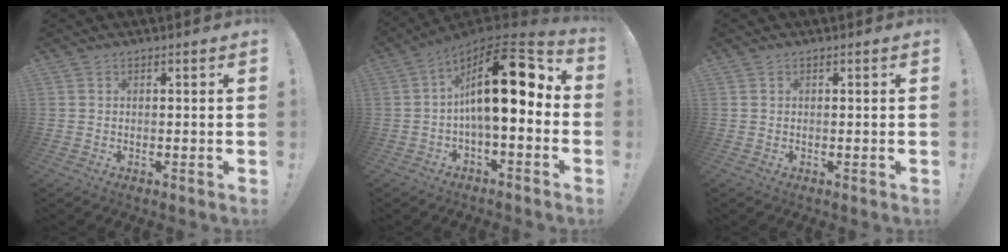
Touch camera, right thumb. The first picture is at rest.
{"total": 19.9, "force": [3.5, 7.1, 18.2], "torque": [-0.297, -0.013, 0.055]}
{"total": 0.0}